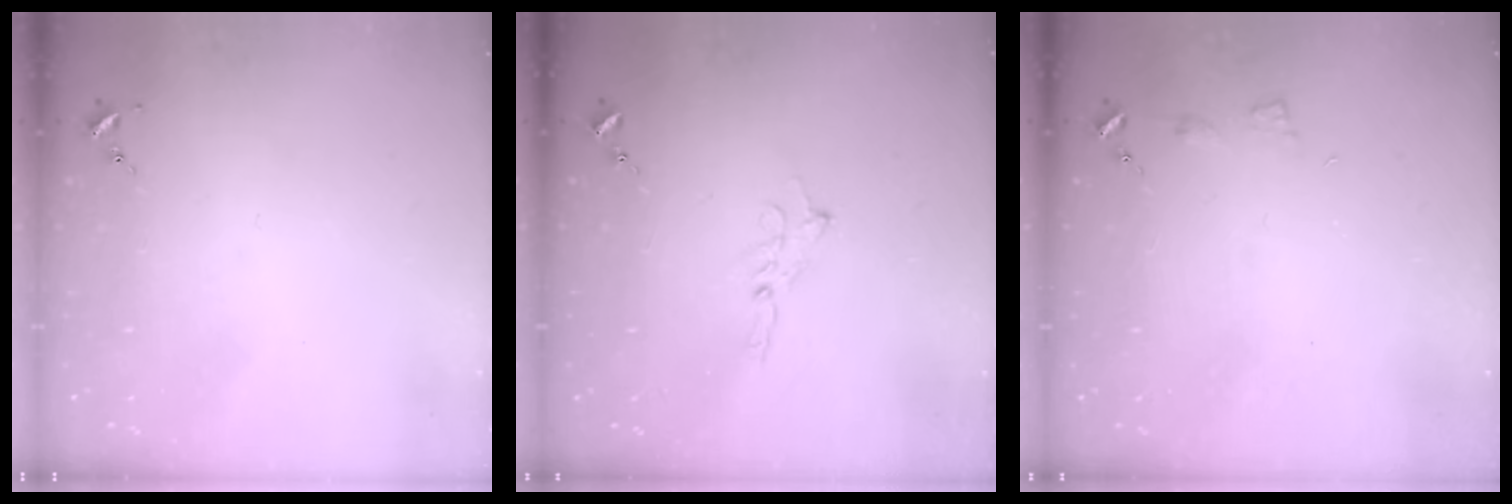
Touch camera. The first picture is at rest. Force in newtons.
{"total": 2.0, "press": 2.0, "slide": 0.2}
{"total": 3.6, "press": 3.6, "slide": 0.5}